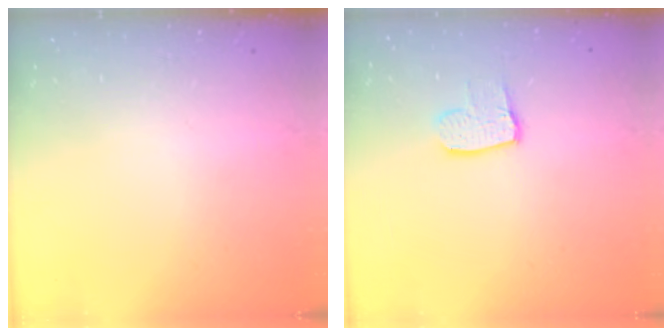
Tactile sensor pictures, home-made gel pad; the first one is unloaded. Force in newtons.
{"total": 8.3, "press": 8.3, "slide": 0.7}